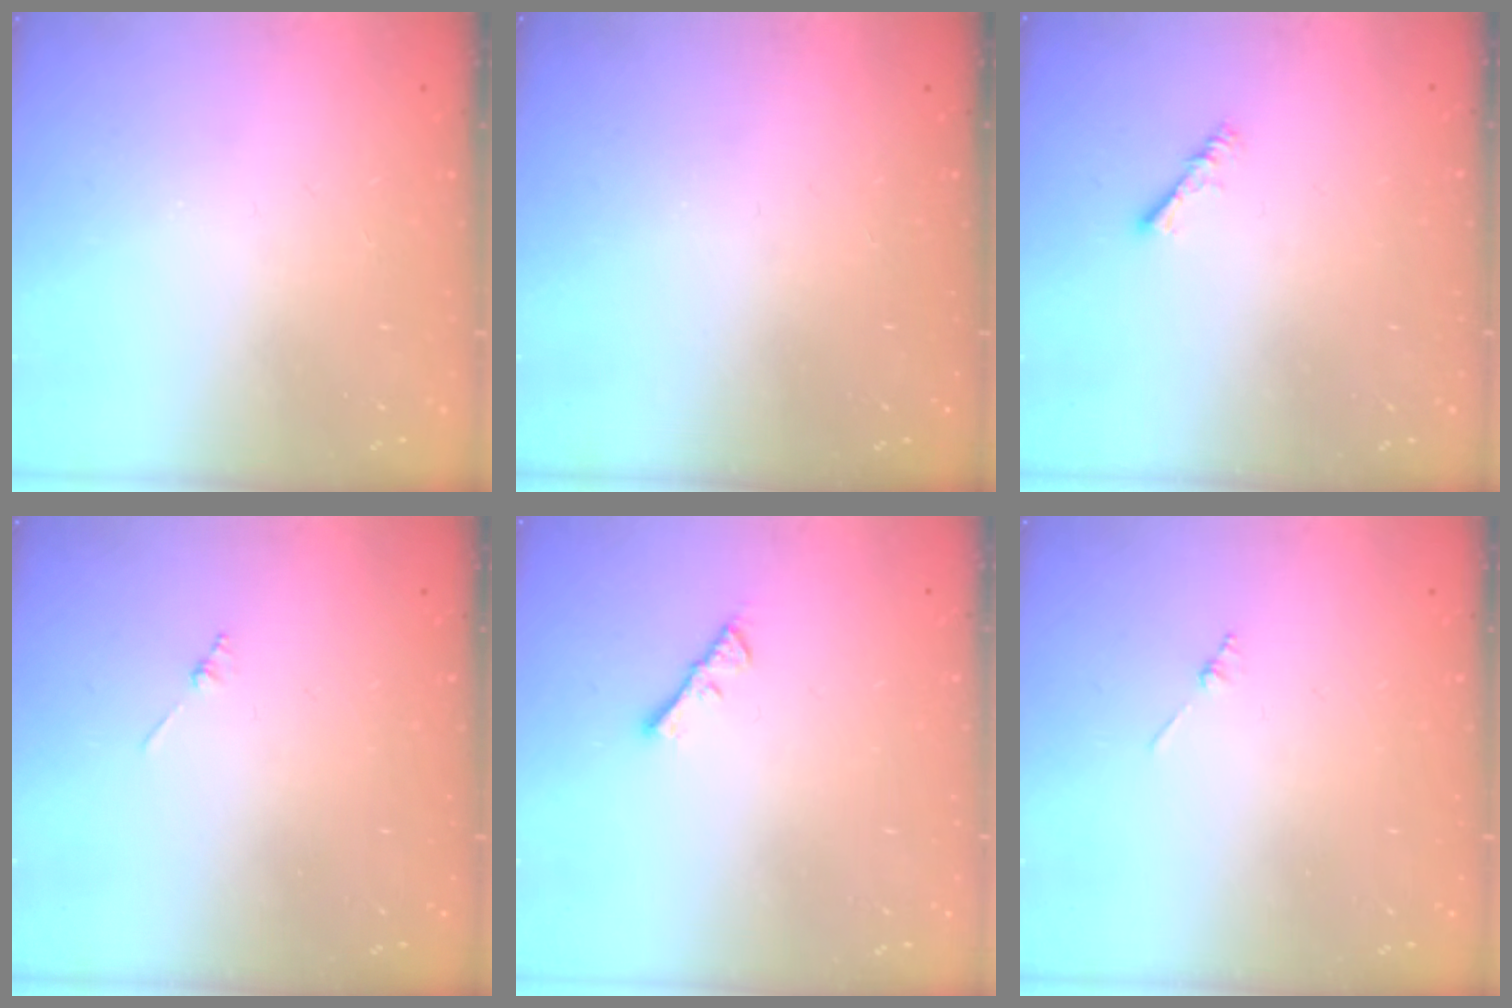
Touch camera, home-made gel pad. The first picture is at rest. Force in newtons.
{"total": 0.0}
{"total": 2.3, "press": 2.3, "slide": 0.4}
{"total": 0.8, "press": 0.8, "slide": 0.2}
{"total": 2.3, "press": 2.2, "slide": 0.4}
{"total": 0.8, "press": 0.8, "slide": 0.2}